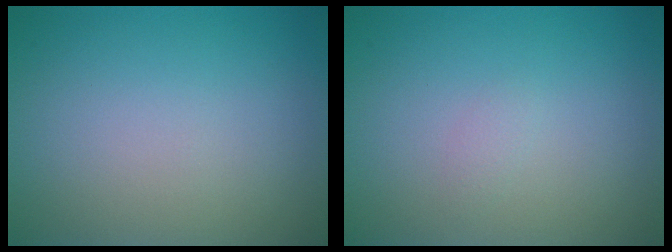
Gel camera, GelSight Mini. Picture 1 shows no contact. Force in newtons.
{"total": 0.6, "press": 0.6, "slide": 0.1}